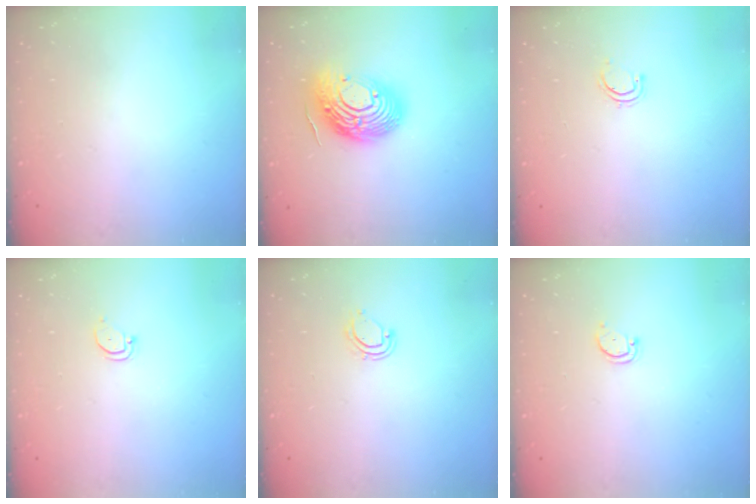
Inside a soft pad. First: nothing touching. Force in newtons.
{"total": 16.9, "press": 16.9, "slide": 1.2}
{"total": 3.8, "press": 3.5, "slide": 1.6}
{"total": 2.4, "press": 2.4, "slide": 0.2}
{"total": 5.2, "press": 5.2, "slide": 0.4}
{"total": 2.3, "press": 2.3, "slide": 0.4}